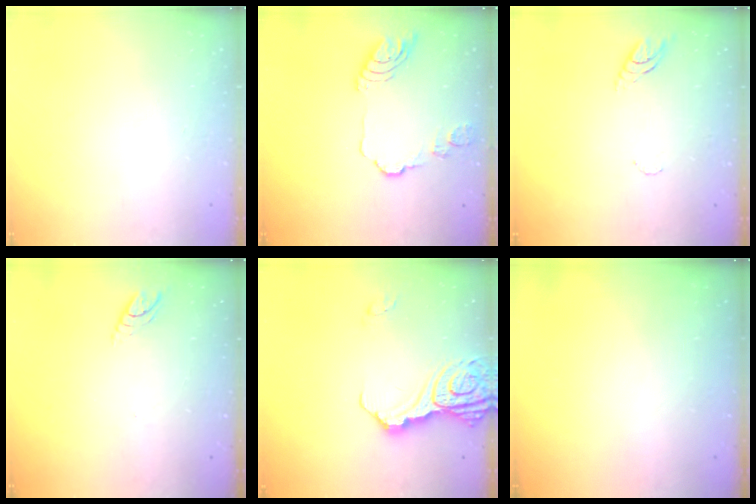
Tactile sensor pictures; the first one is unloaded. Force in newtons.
{"total": 11.5, "press": 11.4, "slide": 1.6}
{"total": 4.9, "press": 4.9, "slide": 0.4}
{"total": 4.1, "press": 4.1, "slide": 0.5}
{"total": 16.1, "press": 16.0, "slide": 1.9}
{"total": 0.0}